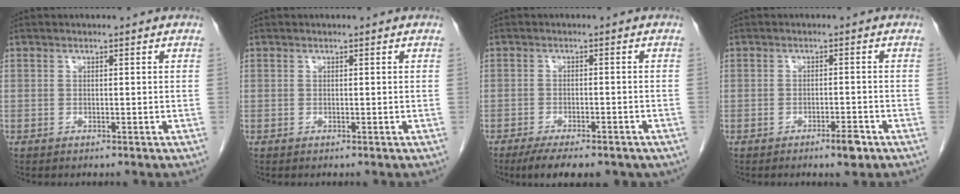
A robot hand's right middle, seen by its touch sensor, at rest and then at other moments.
{"total": 0.0}
{"total": 10.3, "force": [-7.7, 3.4, 5.9], "torque": [-0.075, -0.006, -0.104]}
{"total": 2.9, "force": [-1.9, 0.7, 2.1], "torque": [-0.031, 0.001, -0.028]}